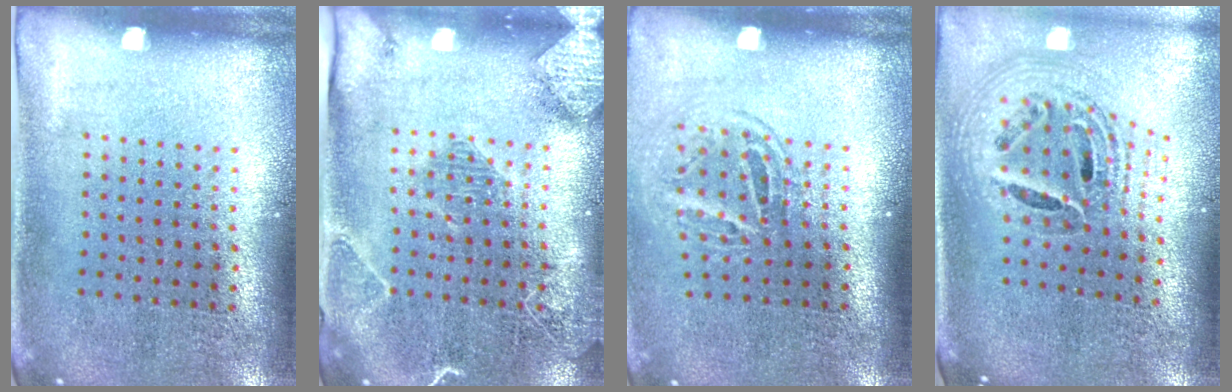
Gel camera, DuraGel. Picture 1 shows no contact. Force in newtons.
{"total": 2.1, "press": 2.0, "slide": 0.5}
{"total": 1.7, "press": 1.1, "slide": 1.3}
{"total": 1.8, "press": 1.5, "slide": 1.0}